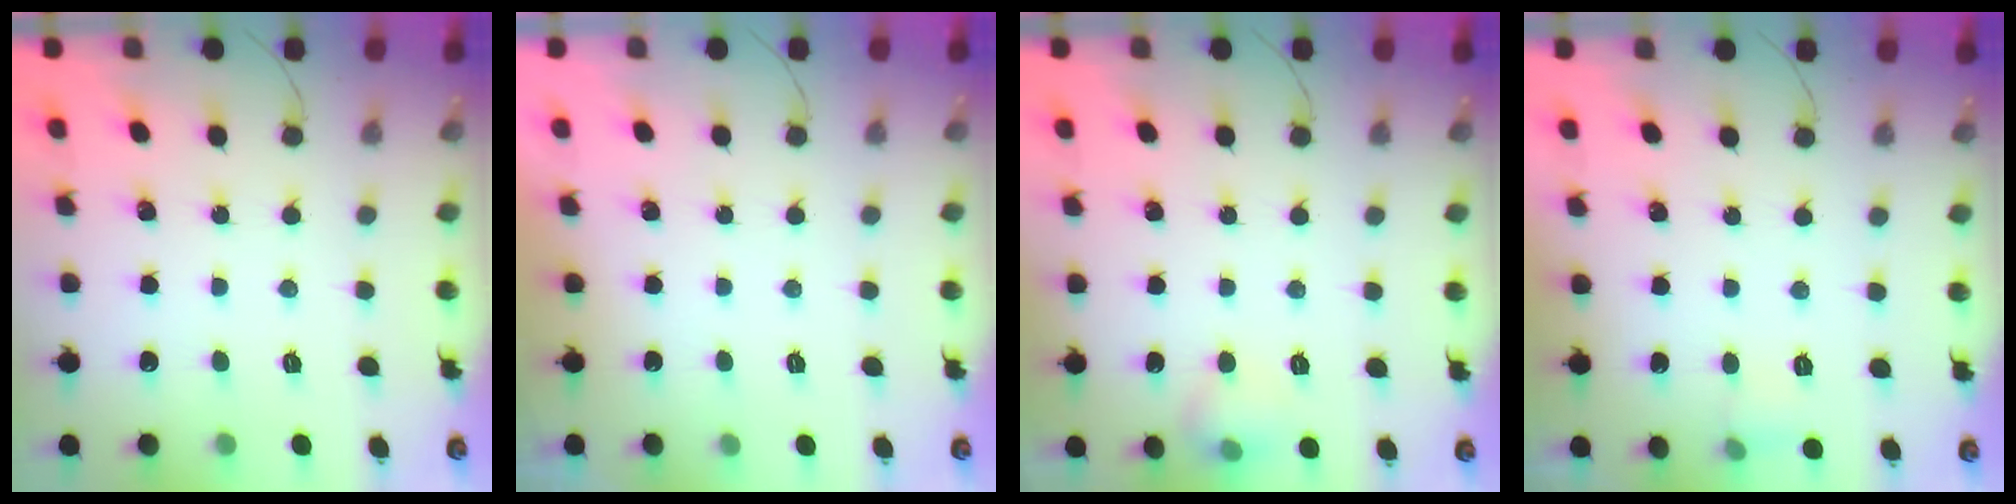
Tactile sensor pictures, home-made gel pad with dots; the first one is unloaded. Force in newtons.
{"total": 0.0}
{"total": 5.8, "press": 5.5, "slide": 1.7}
{"total": 6.9, "press": 3.6, "slide": 5.9}